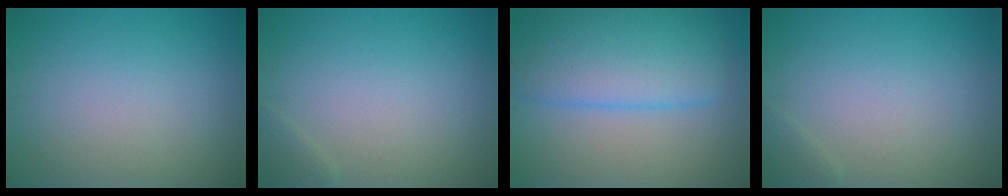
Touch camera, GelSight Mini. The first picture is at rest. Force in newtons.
{"total": 0.8, "press": 0.8, "slide": 0.1}
{"total": 7.0, "press": 7.0, "slide": 0.6}
{"total": 0.8, "press": 0.8, "slide": 0.1}